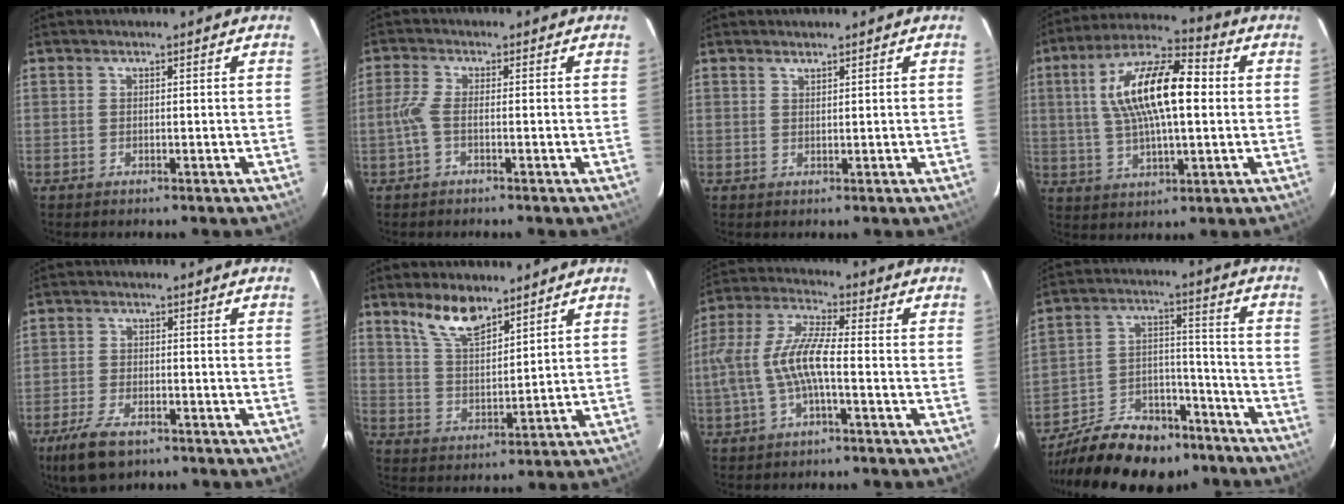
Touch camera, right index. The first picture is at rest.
{"total": 2.8, "force": [-1.0, 0.5, 2.6], "torque": [-0.065, 0.002, -0.021]}
{"total": 0.8, "force": [0.7, 0.1, 0.2], "torque": [-0.003, 0.000, 0.014]}
{"total": 16.8, "force": [2.5, 6.0, 15.5], "torque": [-0.286, 0.023, 0.042]}
{"total": 8.0, "force": [-5.4, 3.4, 4.8], "torque": [-0.124, -0.017, -0.099]}
{"total": 8.7, "force": [6.5, 3.1, 4.8], "torque": [-0.088, 0.005, 0.130]}
{"total": 10.4, "force": [-2.2, 2.3, 9.9], "torque": [-0.213, 0.005, -0.039]}
{"total": 21.1, "force": [-16.8, 9.7, 8.3], "torque": [-0.174, 0.035, -0.245]}